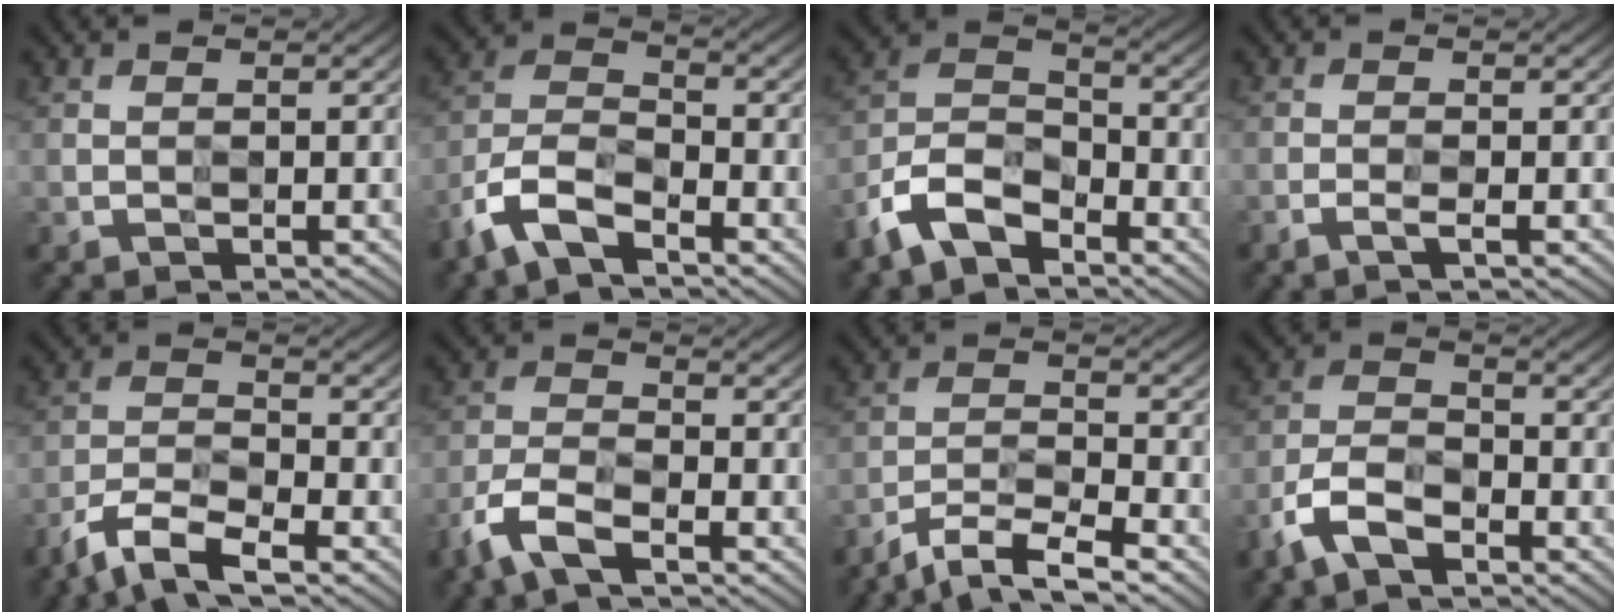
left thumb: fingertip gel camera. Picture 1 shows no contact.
{"total": 8.2, "force": [-6.2, 3.1, 4.4], "torque": [-0.087, -0.006, -0.135]}
{"total": 8.6, "force": [-6.6, 3.9, 4.0], "torque": [-0.075, -0.002, -0.141]}
{"total": 1.1, "force": [-0.8, -0.5, 0.3], "torque": [-0.005, -0.002, -0.020]}
{"total": 6.5, "force": [-5.8, 1.3, 2.7], "torque": [-0.053, -0.004, -0.121]}
{"total": 6.3, "force": [-5.0, 1.9, 3.2], "torque": [-0.070, -0.006, -0.110]}
{"total": 5.8, "force": [-5.5, 0.2, 1.7], "torque": [-0.032, -0.004, -0.108]}
{"total": 6.4, "force": [-4.8, 2.7, 3.2], "torque": [-0.065, 0.000, -0.104]}